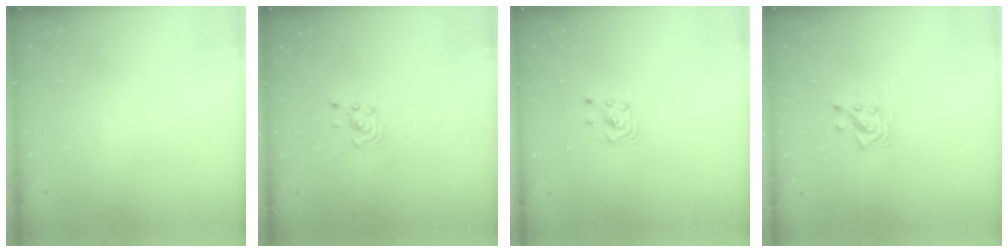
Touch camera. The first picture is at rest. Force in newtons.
{"total": 4.4, "press": 4.2, "slide": 1.1}
{"total": 1.6, "press": 1.6, "slide": 0.0}
{"total": 3.7, "press": 3.7, "slide": 0.3}